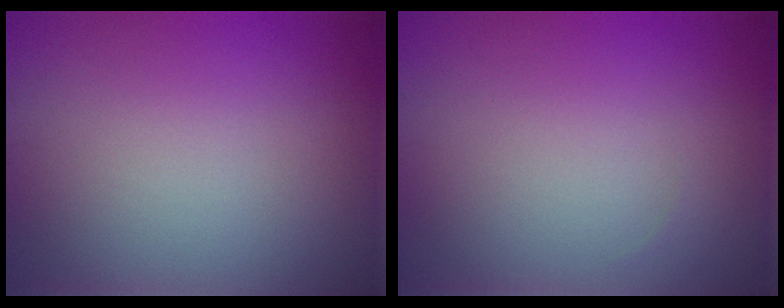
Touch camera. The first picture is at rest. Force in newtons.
{"total": 0.0}